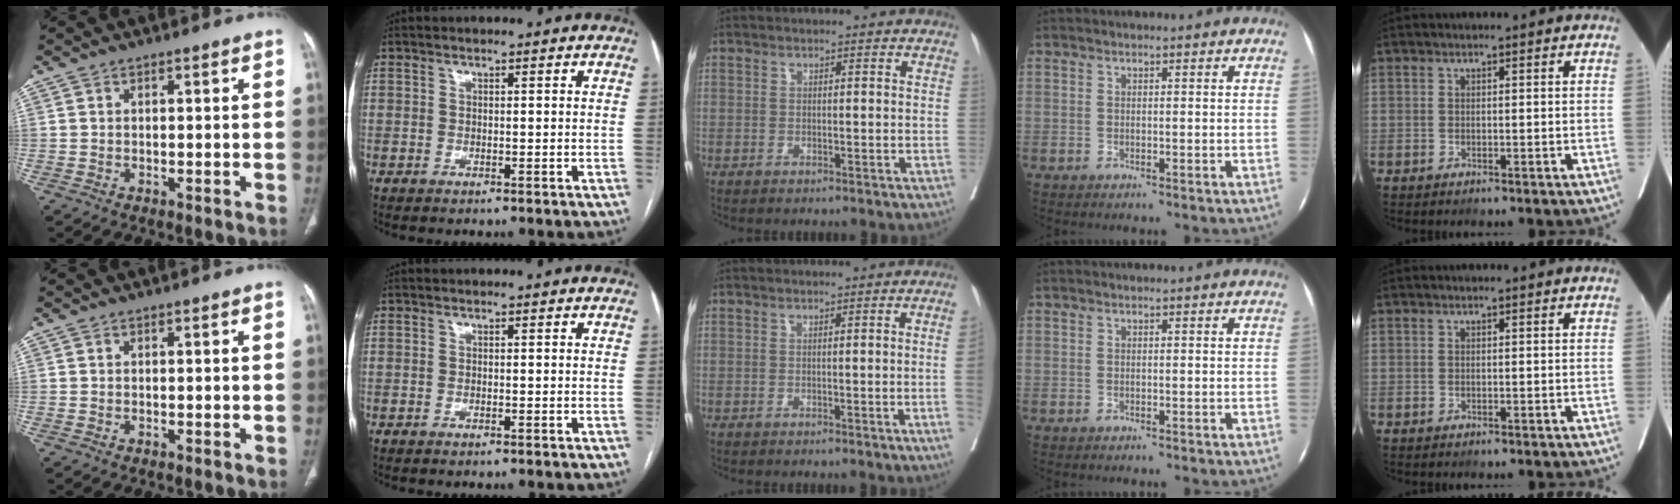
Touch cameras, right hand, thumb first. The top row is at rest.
{"middle": {"total": 3.2, "force": [-0.8, -0.8, 3.0], "torque": [-0.040, 0.001, -0.009]}}